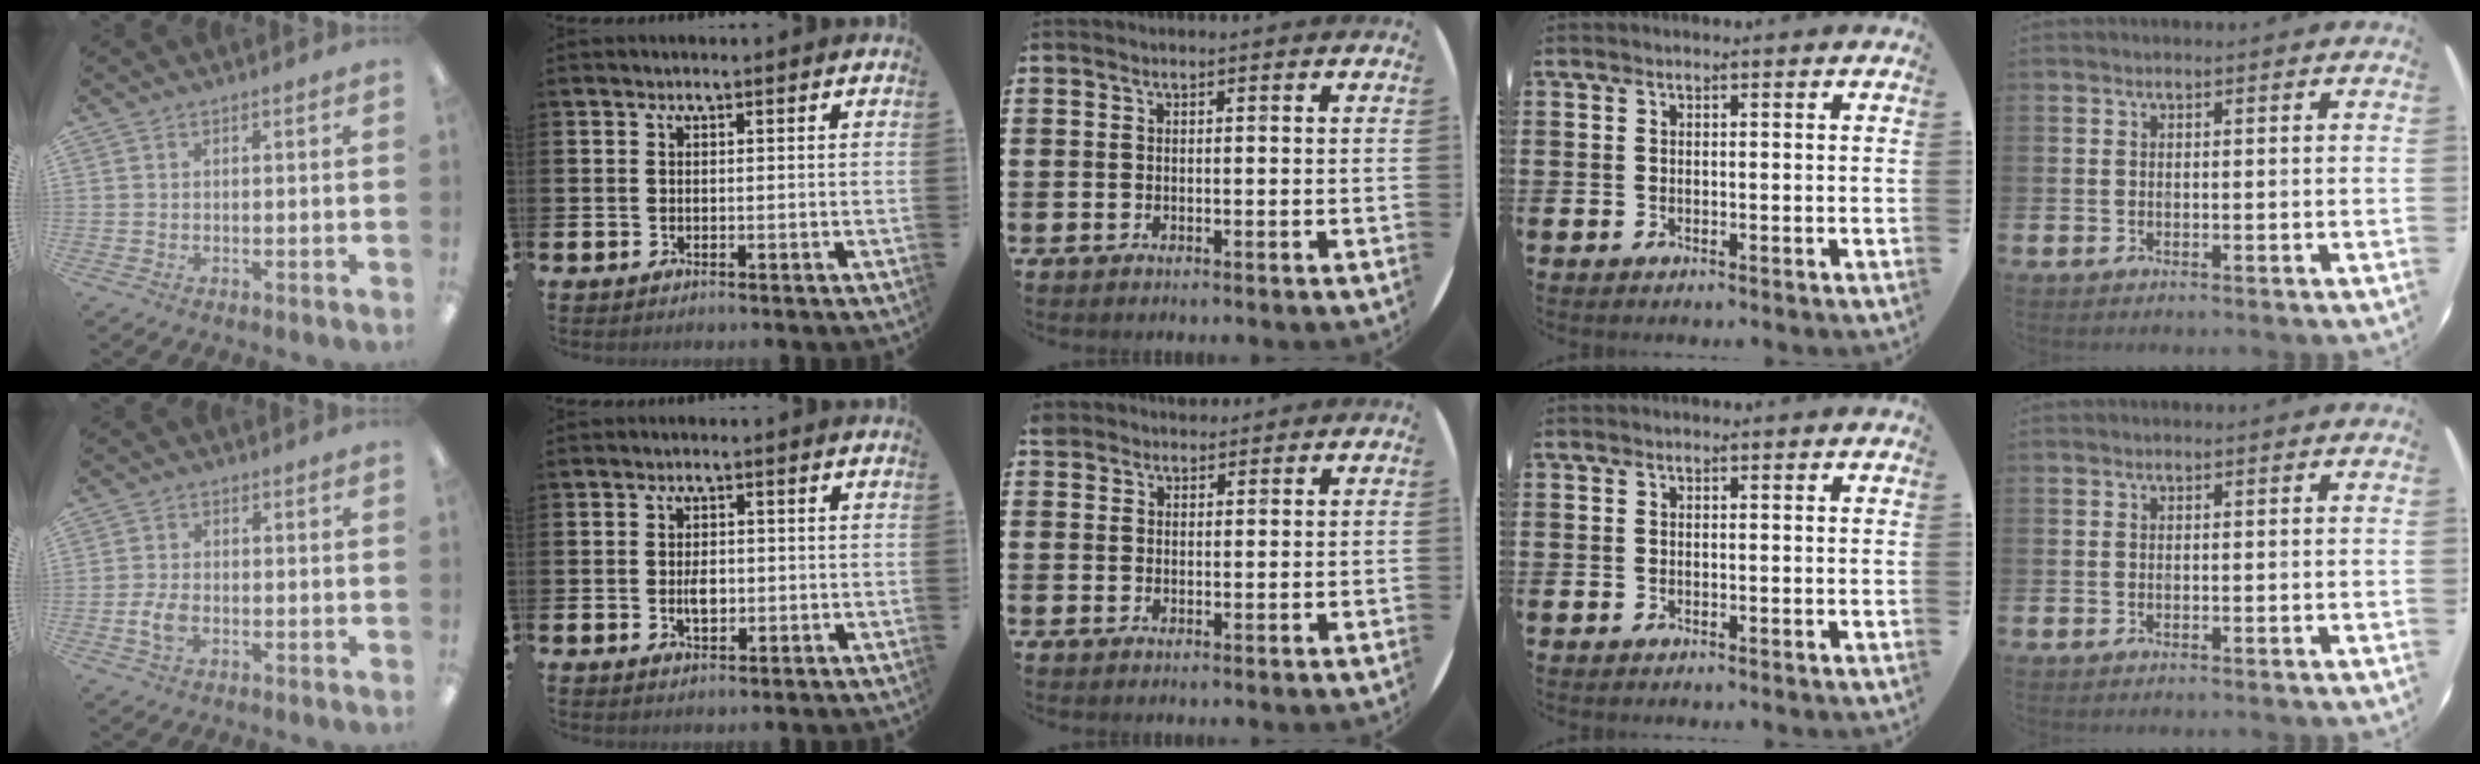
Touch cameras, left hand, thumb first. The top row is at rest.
{"thumb": {"total": 4.2, "force": [-1.1, 2.5, 3.2], "torque": [-0.072, 0.001, -0.023]}, "index": {"total": 2.7, "force": [-0.2, 1.6, 2.2], "torque": [-0.033, 0.001, -0.006]}, "middle": {"total": 2.5, "force": [2.3, 0.9, 0.0], "torque": [0.004, -0.004, 0.044]}}